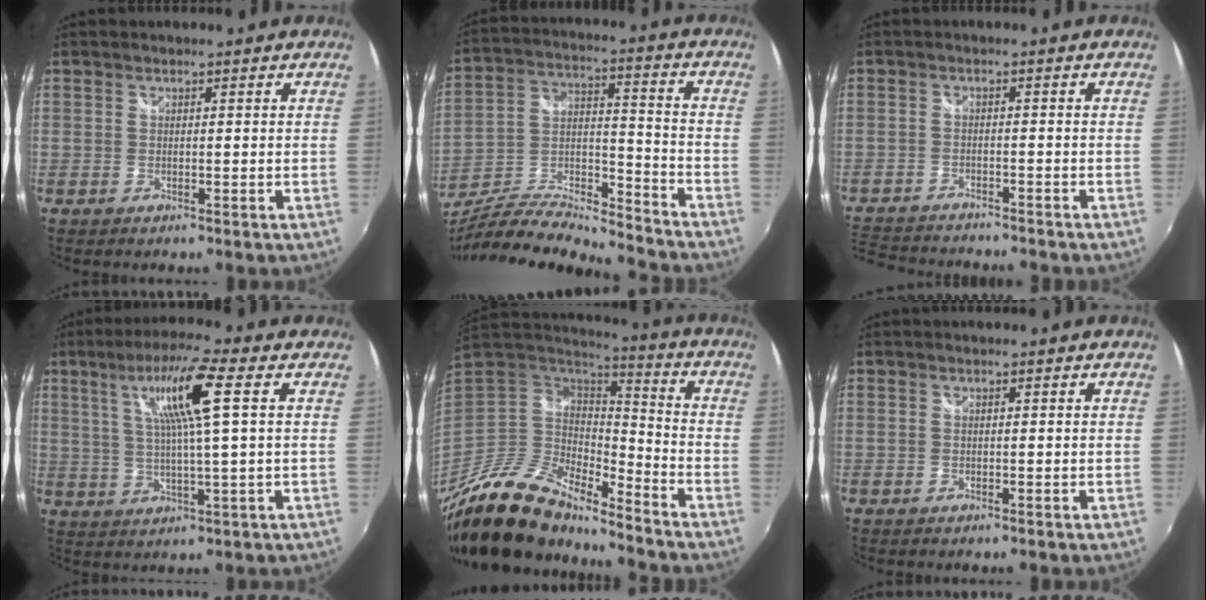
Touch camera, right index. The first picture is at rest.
{"total": 18.5, "force": [-15.9, 3.3, 8.9], "torque": [-0.176, -0.010, -0.273]}
{"total": 10.4, "force": [-9.6, 2.4, 3.3], "torque": [-0.096, -0.012, -0.161]}
{"total": 11.1, "force": [3.7, 0.1, 10.5], "torque": [-0.190, 0.009, 0.068]}
{"total": 22.2, "force": [-17.3, 6.5, 12.2], "torque": [-0.247, -0.040, -0.321]}
{"total": 0.0}